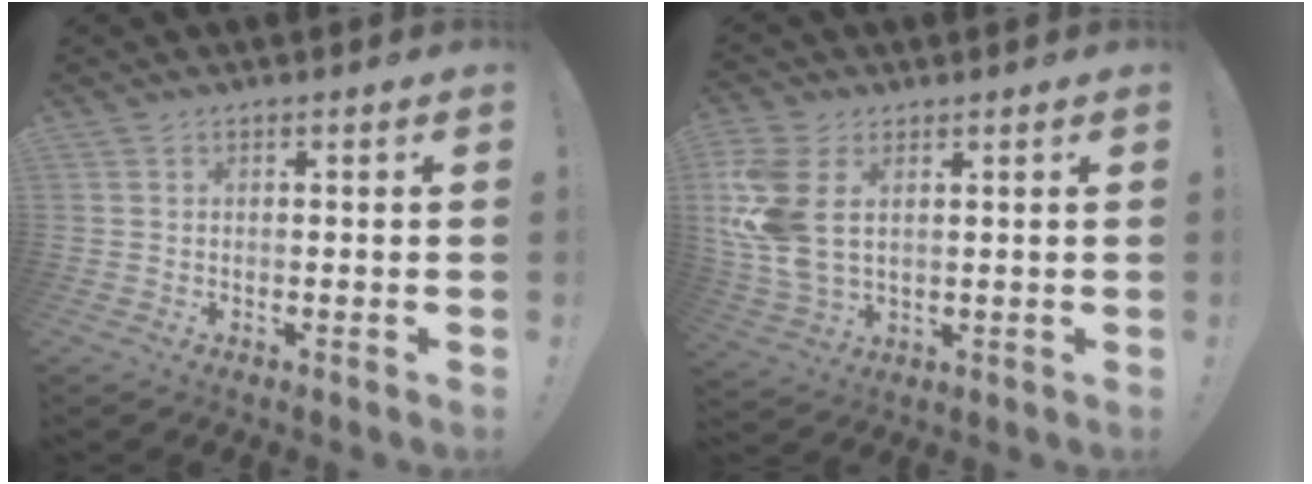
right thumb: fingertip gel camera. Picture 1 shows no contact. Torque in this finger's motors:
{"motor_torque": [0.33, 0.40, 1.10, 0.54, 0.52]}